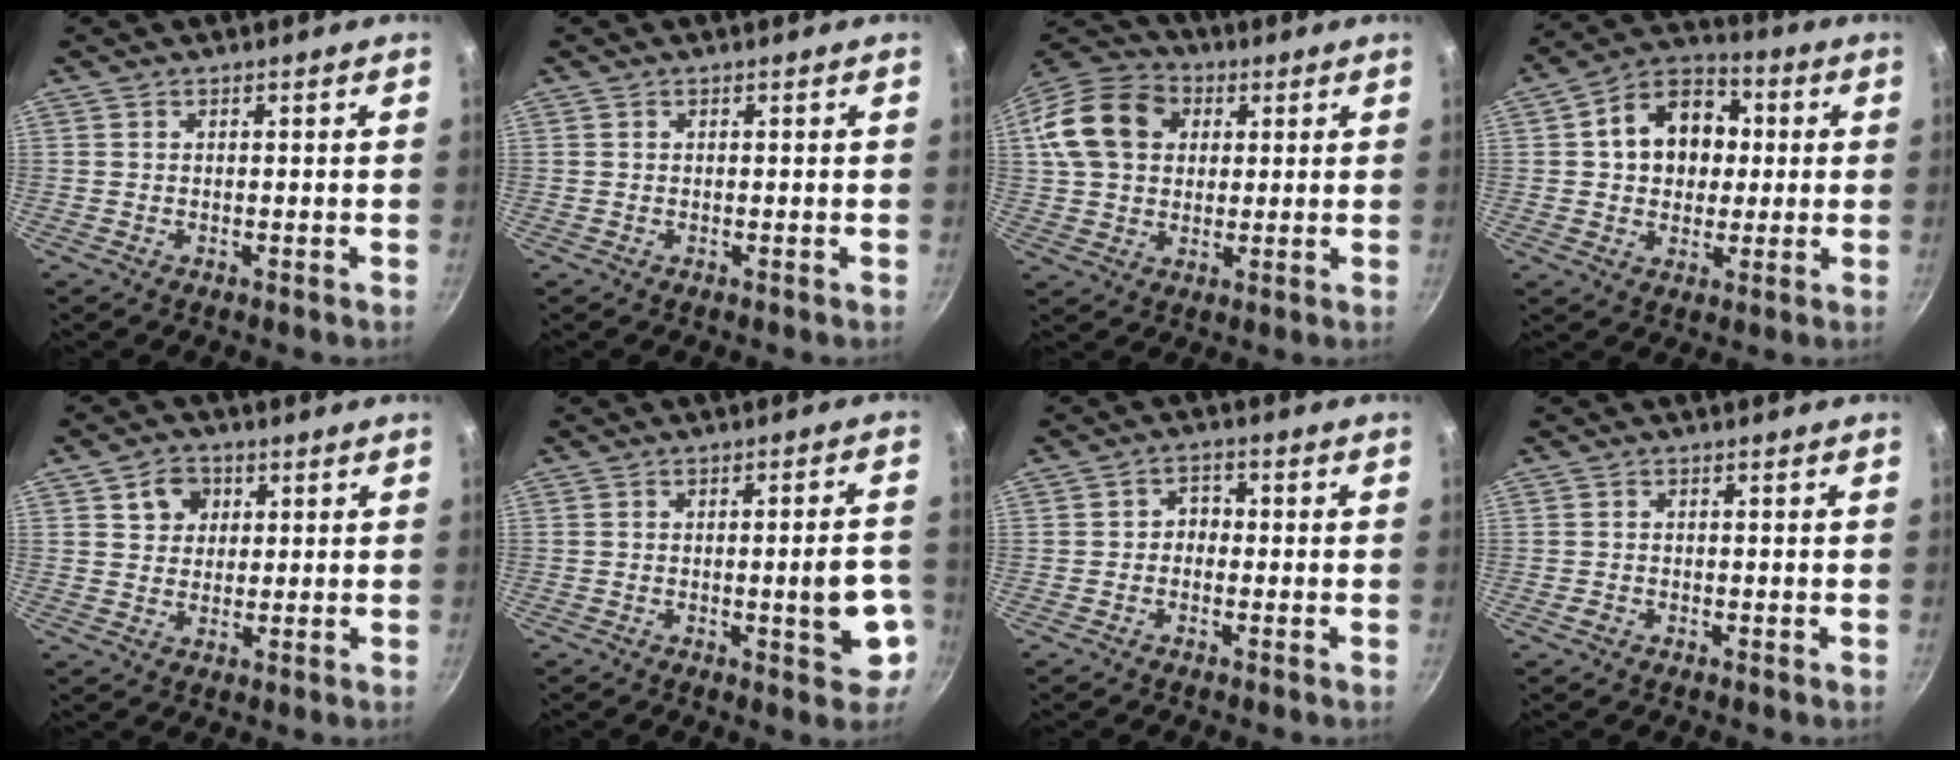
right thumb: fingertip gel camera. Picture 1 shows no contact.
{"total": 0.0}
{"total": 16.2, "force": [3.9, 12.5, 9.5], "torque": [-0.167, 0.024, 0.056]}
{"total": 14.2, "force": [2.1, 11.0, 8.7], "torque": [-0.101, 0.021, 0.020]}
{"total": 5.3, "force": [2.0, 4.5, 2.0], "torque": [-0.004, 0.002, 0.030]}
{"total": 8.7, "force": [-2.3, 2.7, 8.0], "torque": [-0.085, 0.014, -0.025]}
{"total": 2.8, "force": [-0.6, 2.3, 1.5], "torque": [-0.007, 0.013, -0.018]}
{"total": 0.9, "force": [-0.6, 0.5, 0.4], "torque": [-0.011, 0.002, -0.014]}